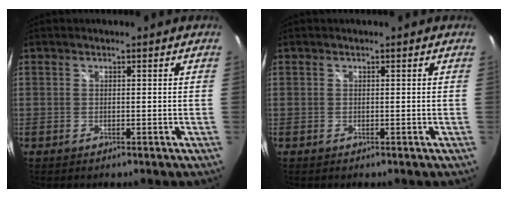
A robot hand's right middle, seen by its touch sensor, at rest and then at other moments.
{"total": 0.0}